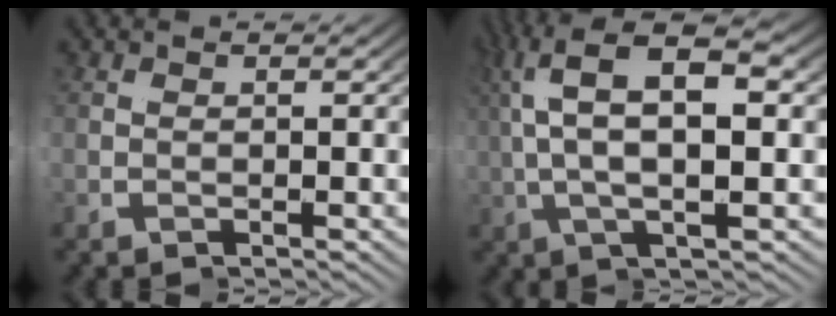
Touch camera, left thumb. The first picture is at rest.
{"total": 7.5, "force": [4.0, 0.3, 6.4], "torque": [-0.113, 0.037, 0.046]}